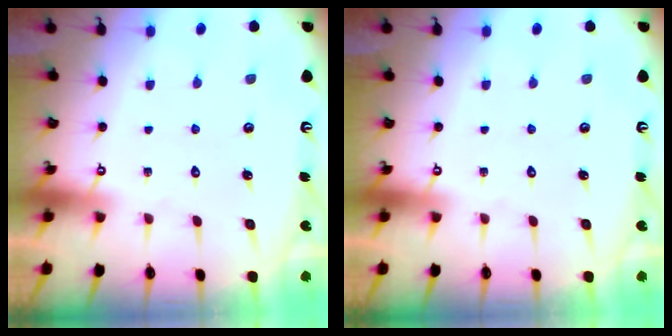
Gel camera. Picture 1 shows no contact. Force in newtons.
{"total": 0.0}